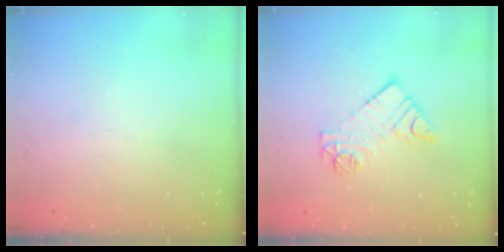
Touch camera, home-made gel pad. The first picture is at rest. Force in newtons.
{"total": 10.1, "press": 10.0, "slide": 0.7}